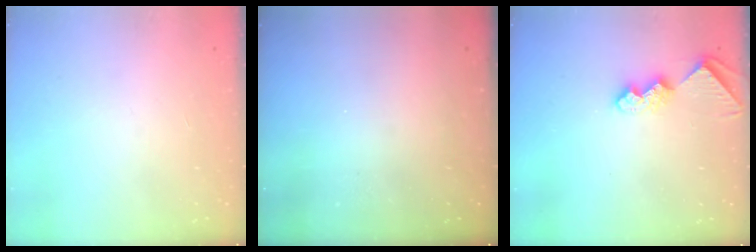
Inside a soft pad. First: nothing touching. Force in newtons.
{"total": 0.0}
{"total": 9.1, "press": 9.1, "slide": 0.3}